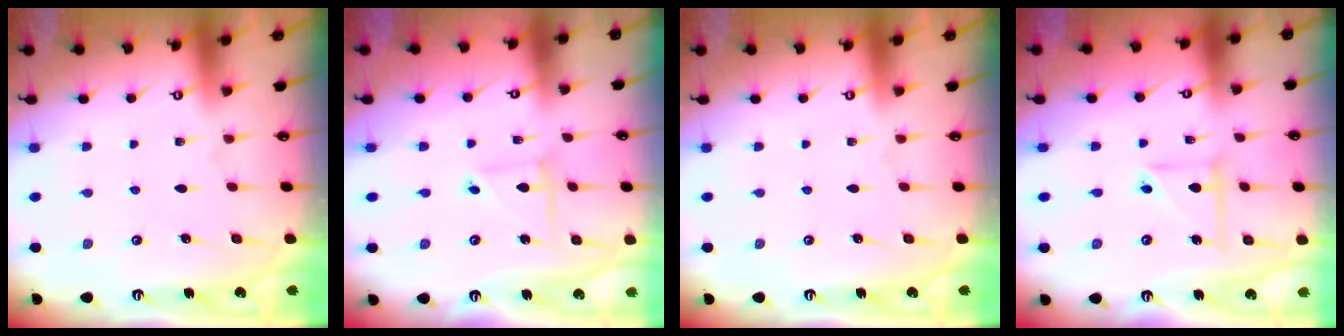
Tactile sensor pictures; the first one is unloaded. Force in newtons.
{"total": 3.5, "press": 3.5, "slide": 0.4}
{"total": 0.0}
{"total": 5.8, "press": 5.8, "slide": 0.4}